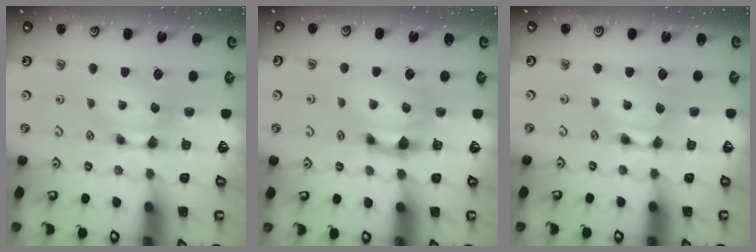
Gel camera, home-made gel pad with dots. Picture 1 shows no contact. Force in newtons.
{"total": 2.5, "press": 2.0, "slide": 1.5}
{"total": 1.4, "press": 1.4, "slide": 0.1}